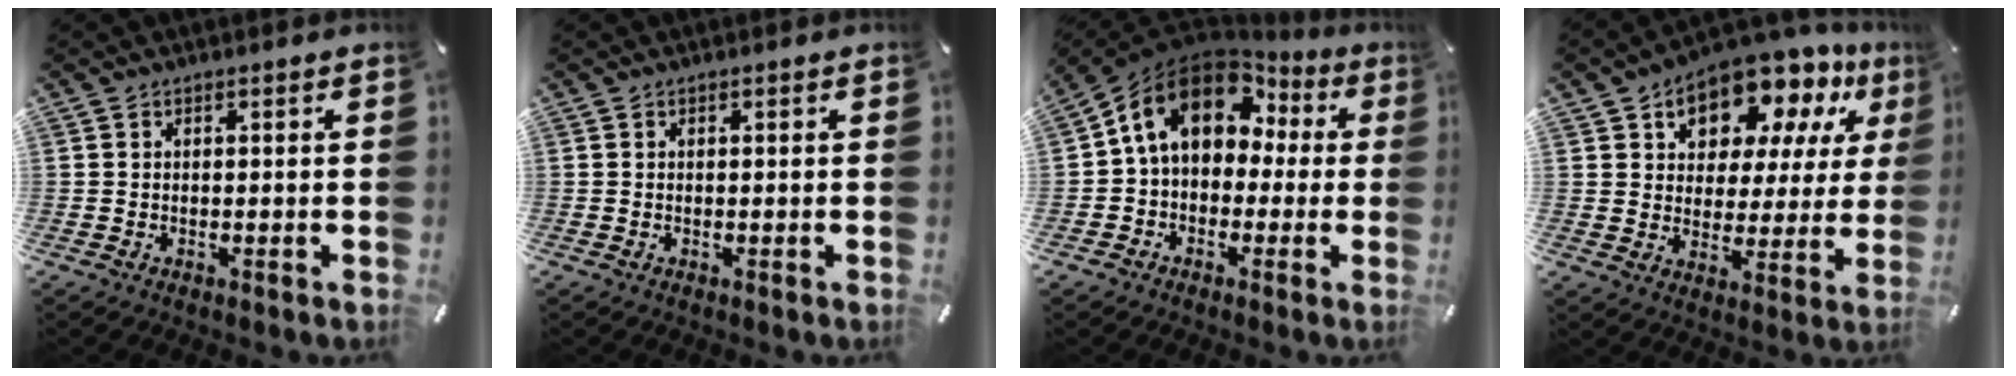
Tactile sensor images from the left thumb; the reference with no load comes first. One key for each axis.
{"total": 0.0}
{"total": 13.5, "fx": 4.2, "fy": 10.1, "fz": 8.0, "tx": -0.155, "ty": -0.002, "tz": 0.075}
{"total": 12.7, "fx": 9.2, "fy": 7.5, "fz": 4.8, "tx": -0.082, "ty": -0.075, "tz": 0.162}